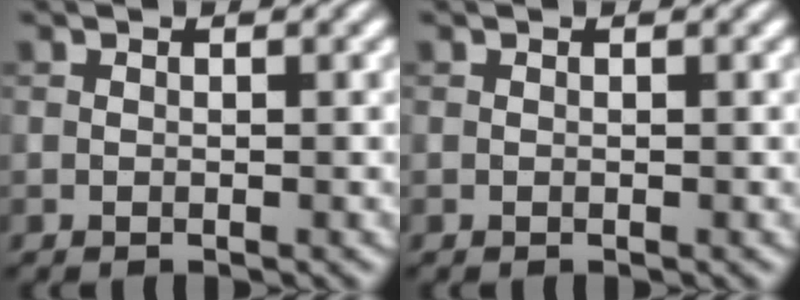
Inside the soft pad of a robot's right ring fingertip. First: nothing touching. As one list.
[{"total": 0.0}]